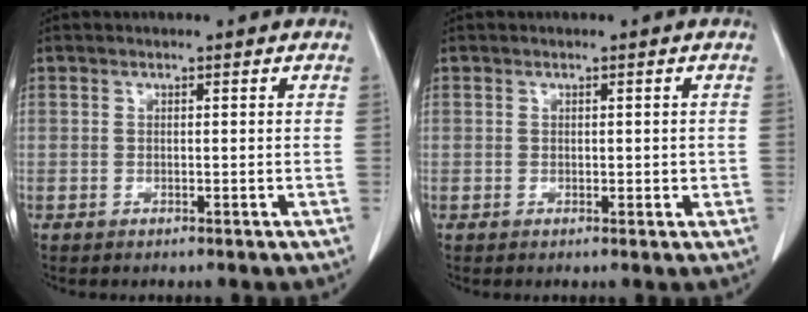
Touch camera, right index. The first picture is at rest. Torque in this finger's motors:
{"motor_torque": [-0.15, 0.33, -0.04, 0.01]}